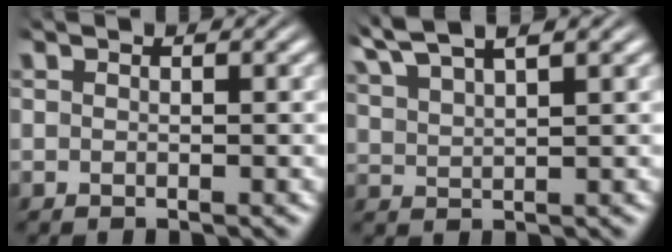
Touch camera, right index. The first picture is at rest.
{"total": 4.7, "force": [3.5, 2.1, 2.4], "torque": [-0.061, 0.007, 0.059]}